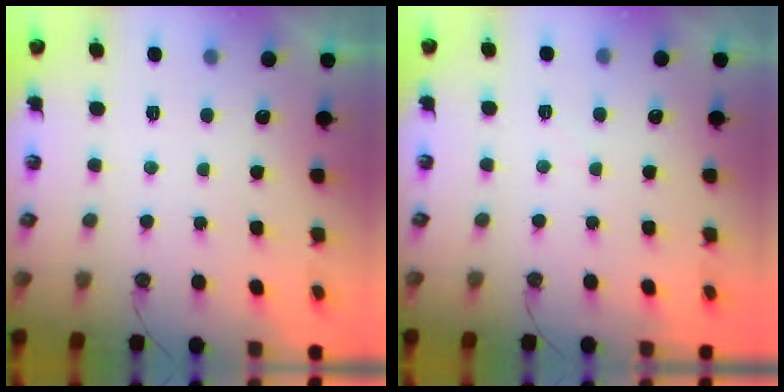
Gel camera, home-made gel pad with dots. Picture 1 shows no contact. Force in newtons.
{"total": 2.4, "press": 2.4, "slide": 0.4}